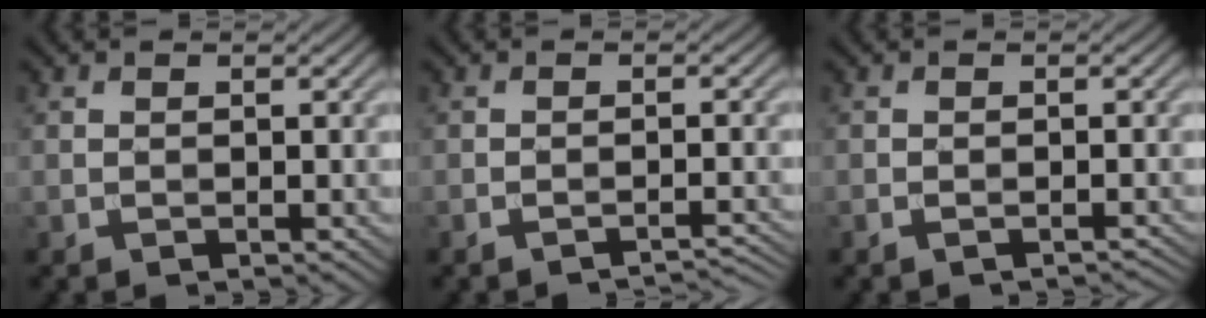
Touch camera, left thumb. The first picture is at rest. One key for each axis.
{"total": 2.4, "fx": -2.1, "fy": 0.2, "fz": 1.0, "tx": -0.007, "ty": 0.006, "tz": -0.036}
{"total": 1.4, "fx": -1.2, "fy": 0.3, "fz": 0.7, "tx": -0.007, "ty": 0.002, "tz": -0.018}